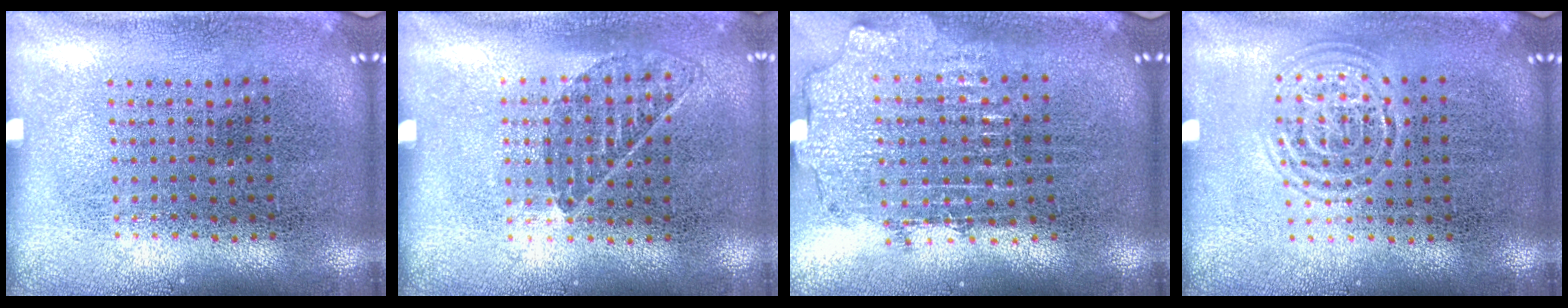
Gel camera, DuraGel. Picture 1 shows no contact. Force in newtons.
{"total": 0.9, "press": 0.7, "slide": 0.6}
{"total": 2.0, "press": 1.5, "slide": 1.3}
{"total": 1.4, "press": 1.3, "slide": 0.2}